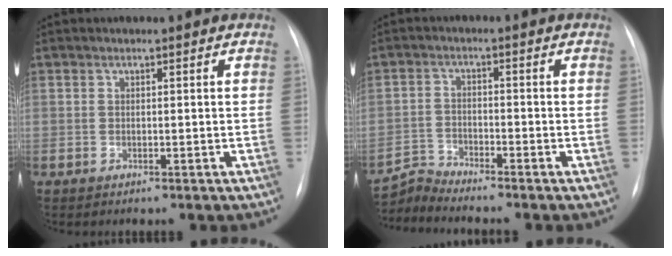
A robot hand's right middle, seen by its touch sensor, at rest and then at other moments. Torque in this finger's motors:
{"motor_torque": [-0.46, -0.06, -0.15, -0.04]}